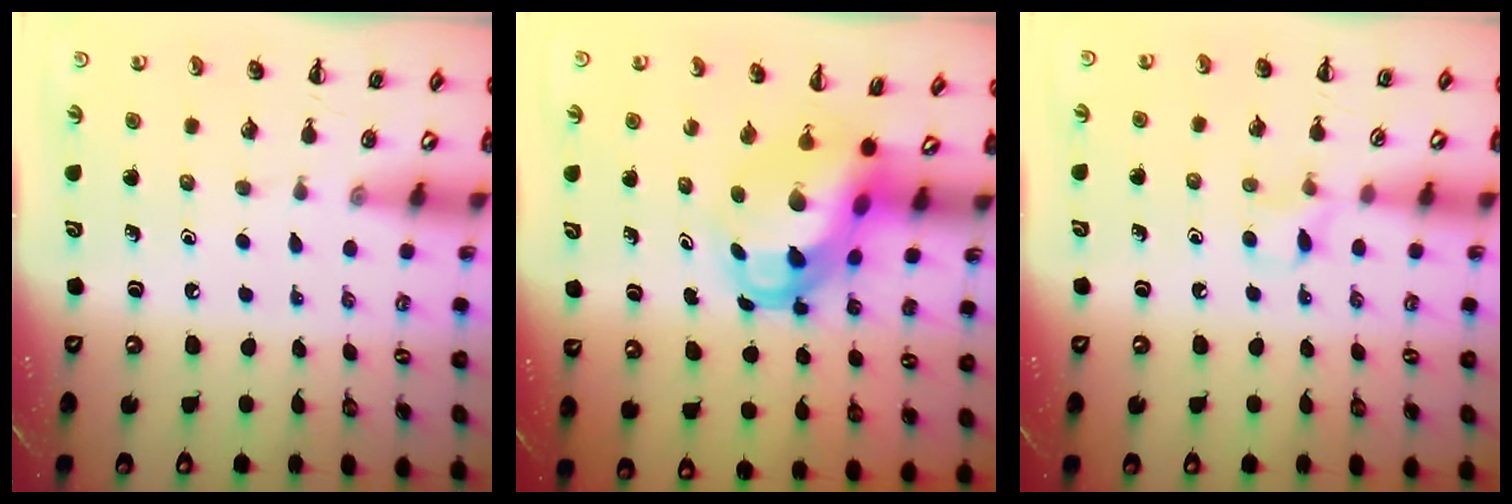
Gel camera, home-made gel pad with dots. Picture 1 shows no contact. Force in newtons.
{"total": 5.9, "press": 5.7, "slide": 1.5}
{"total": 6.2, "press": 5.9, "slide": 1.9}